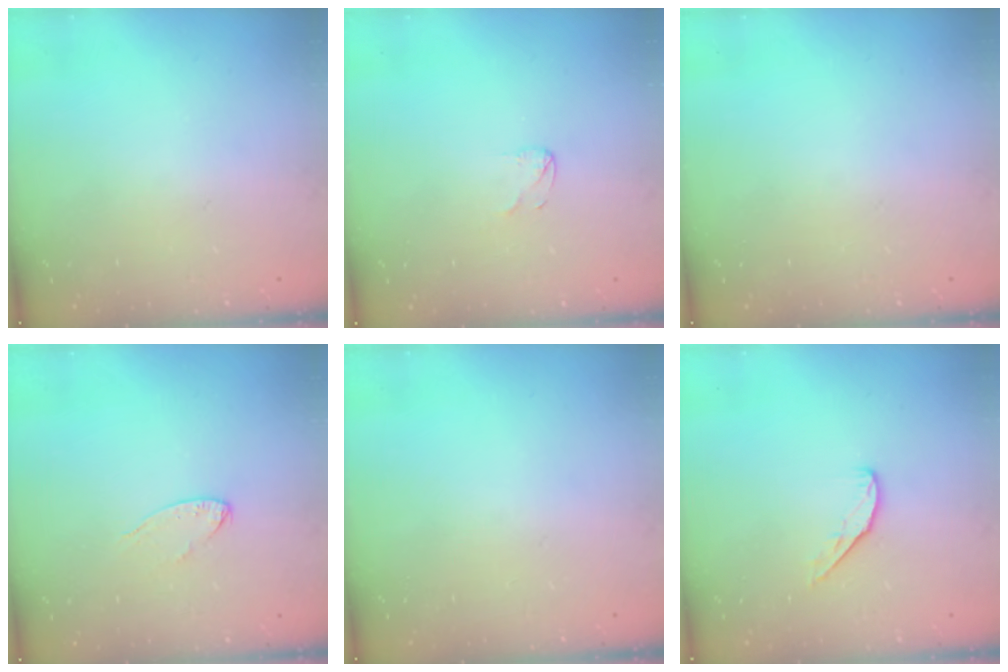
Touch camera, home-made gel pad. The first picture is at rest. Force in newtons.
{"total": 2.6, "press": 2.6, "slide": 0.2}
{"total": 0.0}
{"total": 5.6, "press": 5.6, "slide": 0.5}
{"total": 0.0}
{"total": 5.4, "press": 5.4, "slide": 0.6}